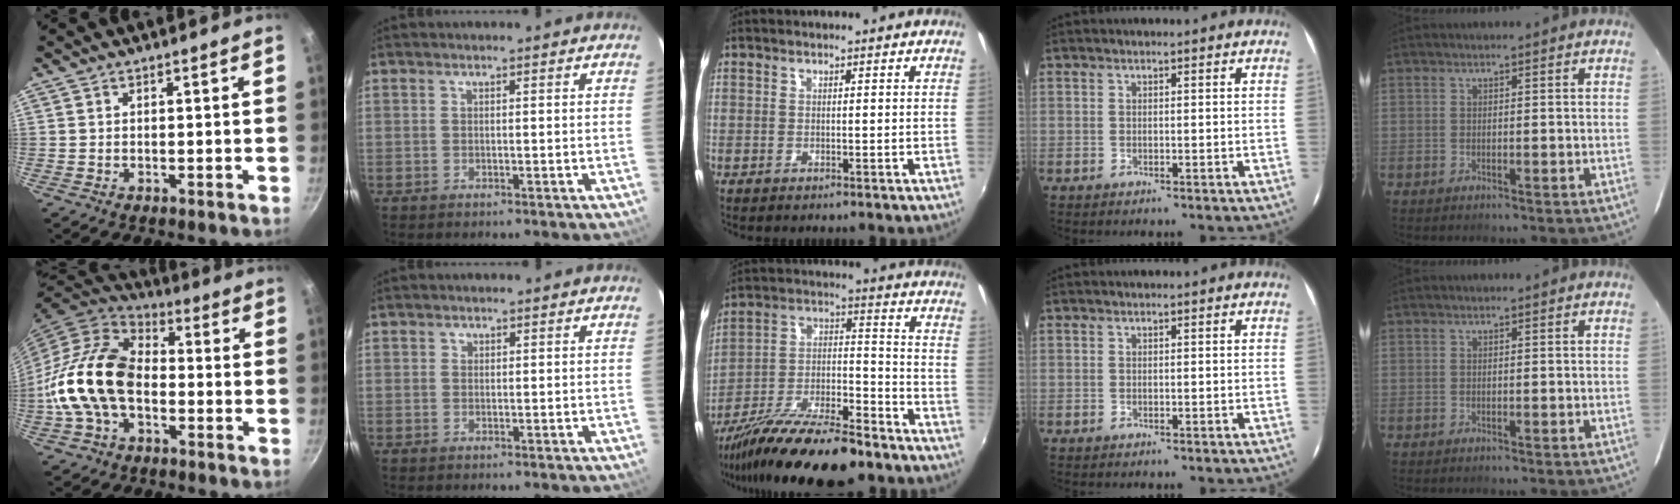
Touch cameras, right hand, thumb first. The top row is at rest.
{"thumb": {"total": 18.1, "force": [-2.9, 12.2, 13.1], "torque": [-0.227, 0.037, -0.067]}, "index": {"total": 0.6, "force": [0.2, 0.6, 0.0], "torque": [0.004, 0.004, 0.002]}, "middle": {"total": 19.9, "force": [-14.9, 4.9, 12.2], "torque": [-0.224, -0.023, -0.248]}}